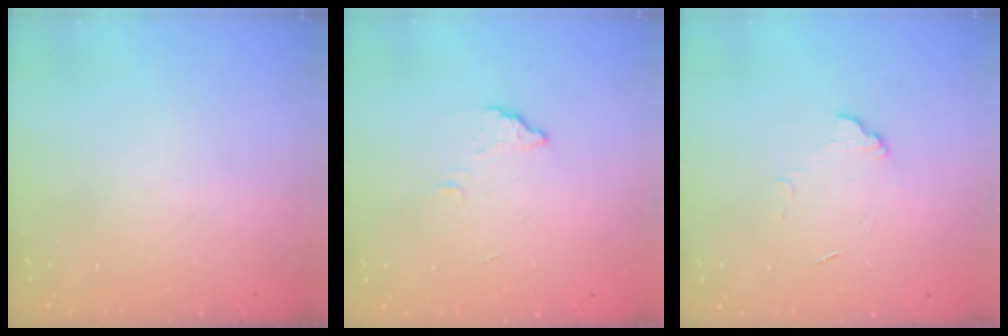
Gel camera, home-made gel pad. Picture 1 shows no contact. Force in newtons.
{"total": 2.8, "press": 2.8, "slide": 0.2}
{"total": 5.7, "press": 5.7, "slide": 0.5}